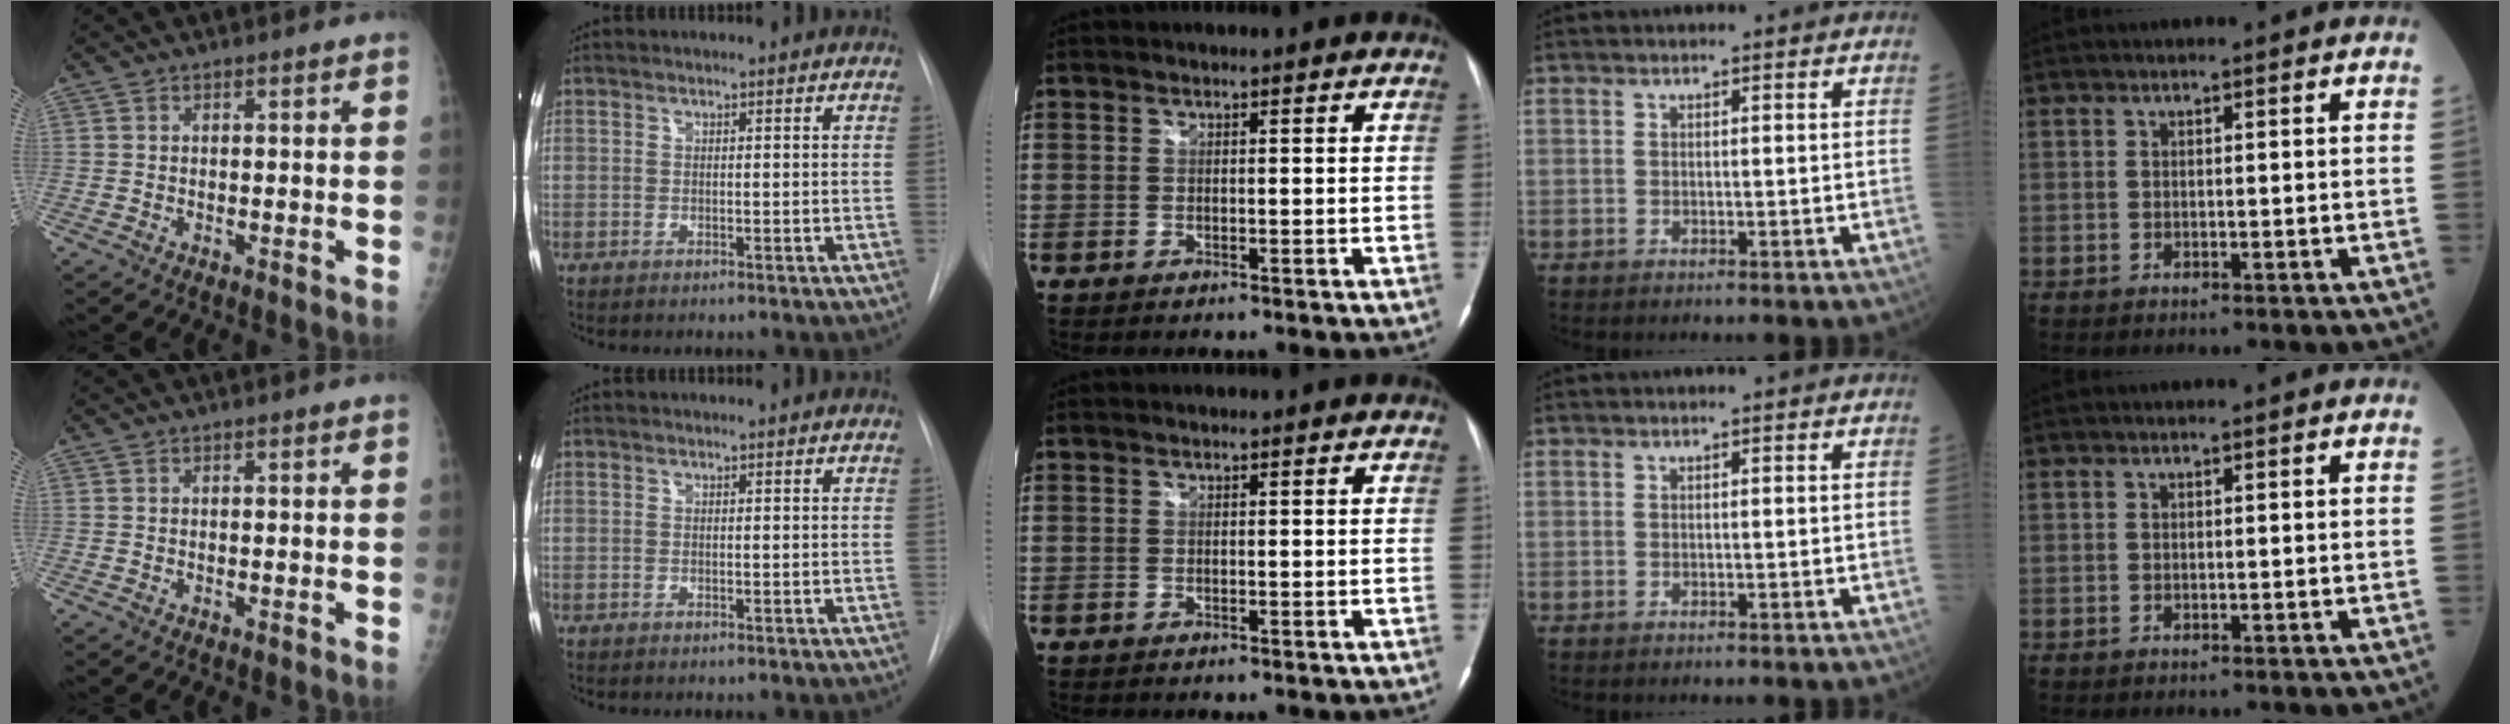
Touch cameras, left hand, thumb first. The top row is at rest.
{}